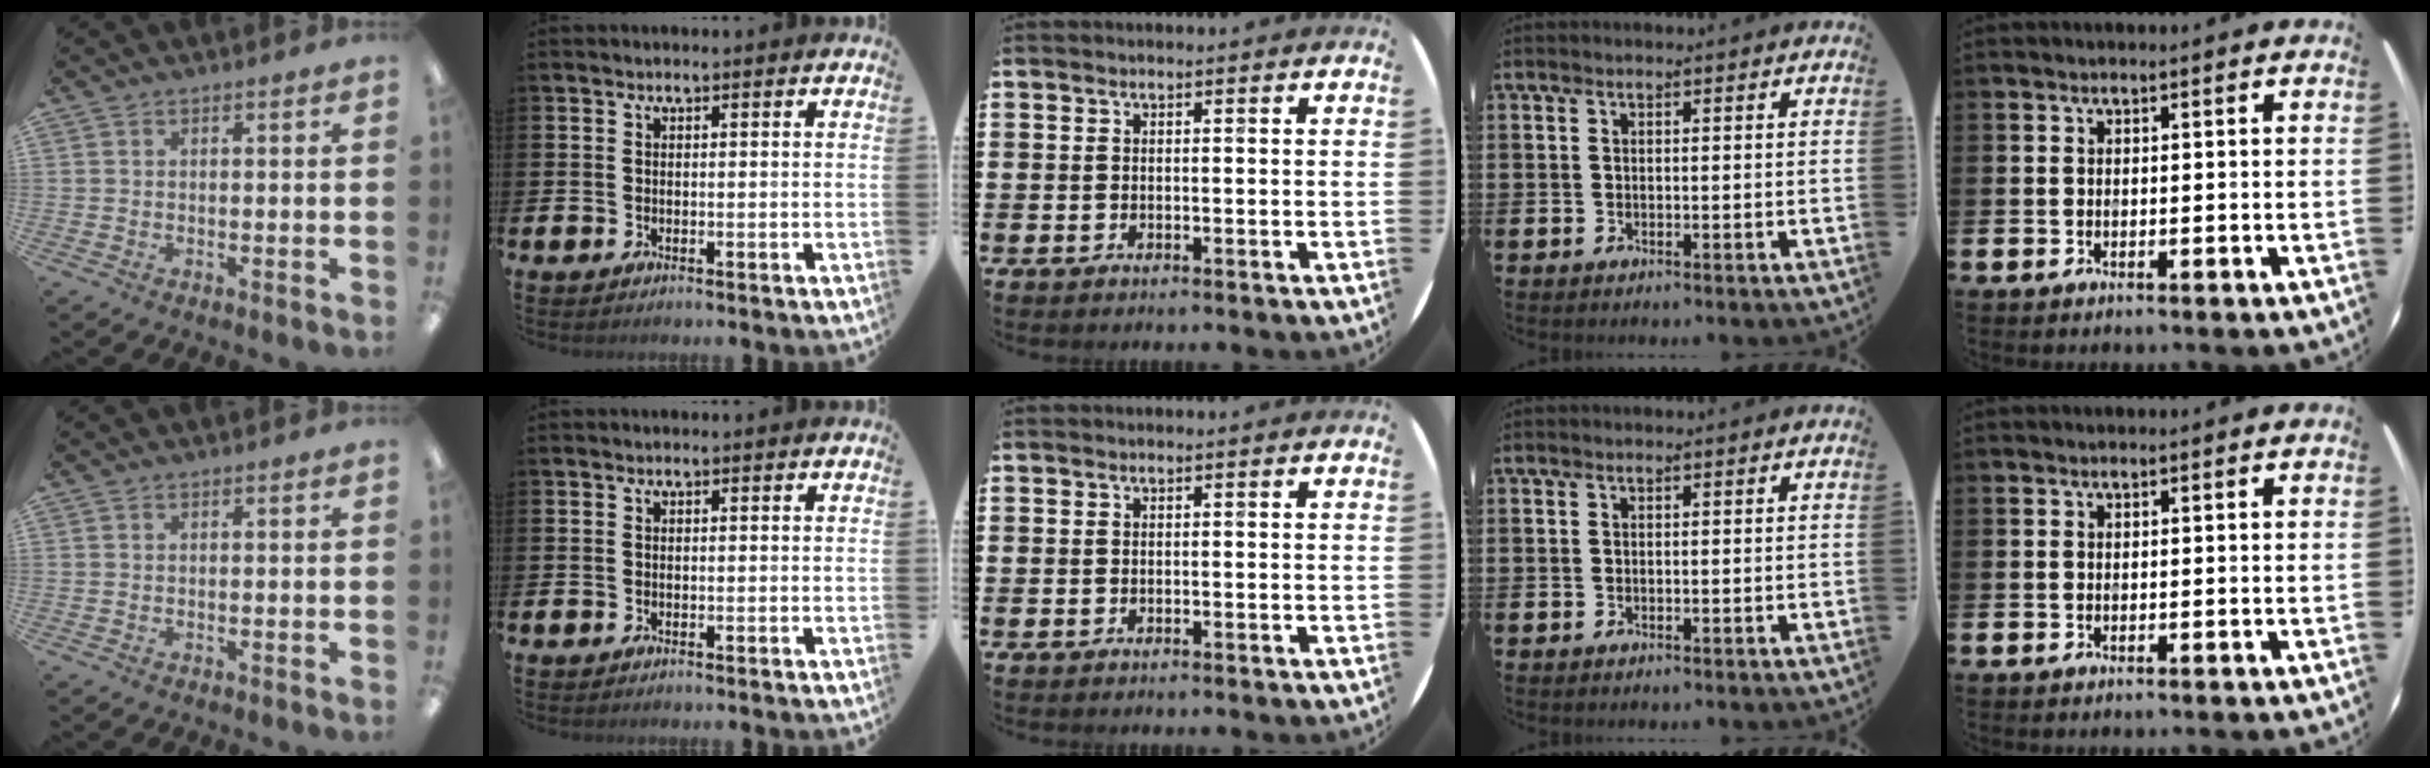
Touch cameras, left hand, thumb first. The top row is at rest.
{}